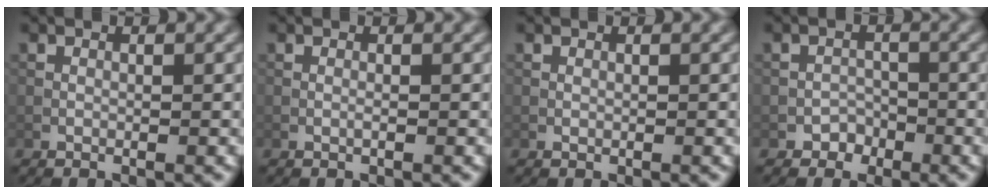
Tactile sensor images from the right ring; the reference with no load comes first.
{"total": 0.0}
{"total": 0.0}
{"total": 1.4, "force": [-1.0, 1.0, 0.1], "torque": [0.007, 0.007, -0.017]}